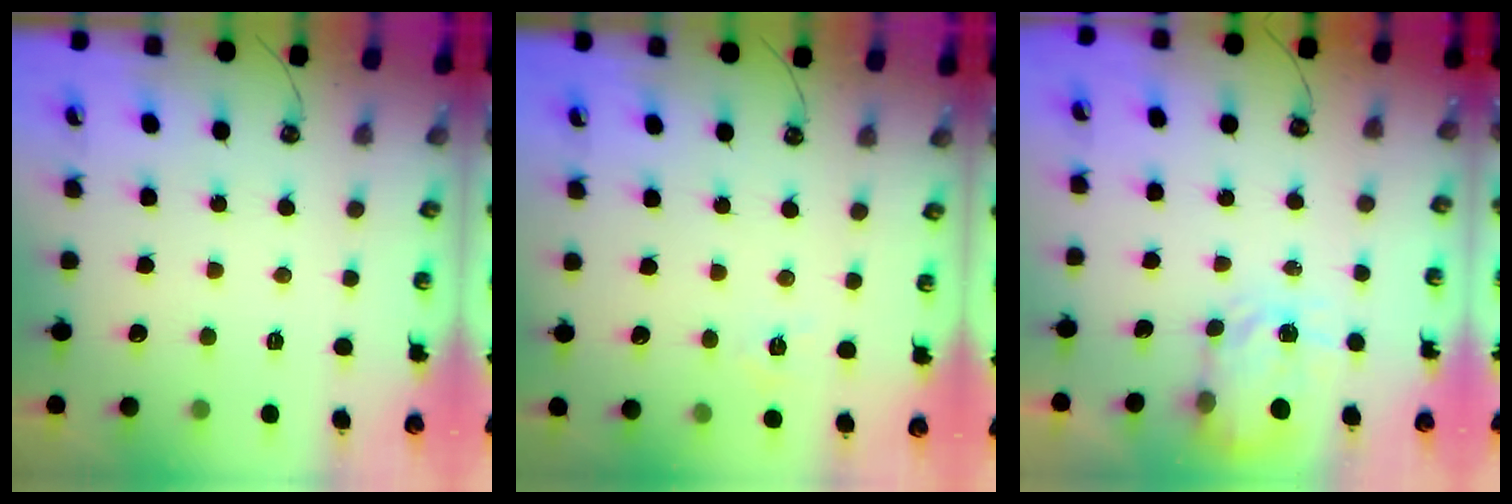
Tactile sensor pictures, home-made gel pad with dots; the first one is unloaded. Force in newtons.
{"total": 4.2, "press": 4.2, "slide": 0.4}
{"total": 3.6, "press": 3.5, "slide": 0.5}